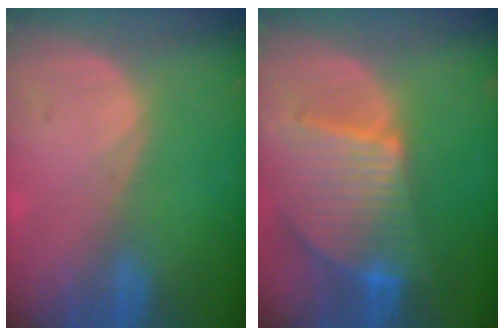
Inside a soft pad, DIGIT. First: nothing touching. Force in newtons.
{"total": 9.5, "press": 8.3, "slide": 4.6}